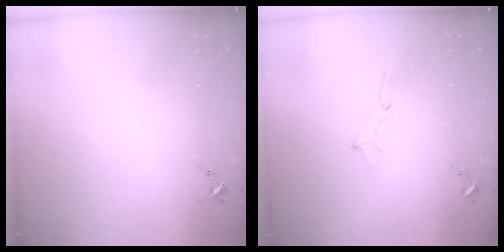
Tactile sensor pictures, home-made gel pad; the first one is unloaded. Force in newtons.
{"total": 2.3, "press": 2.3, "slide": 0.2}